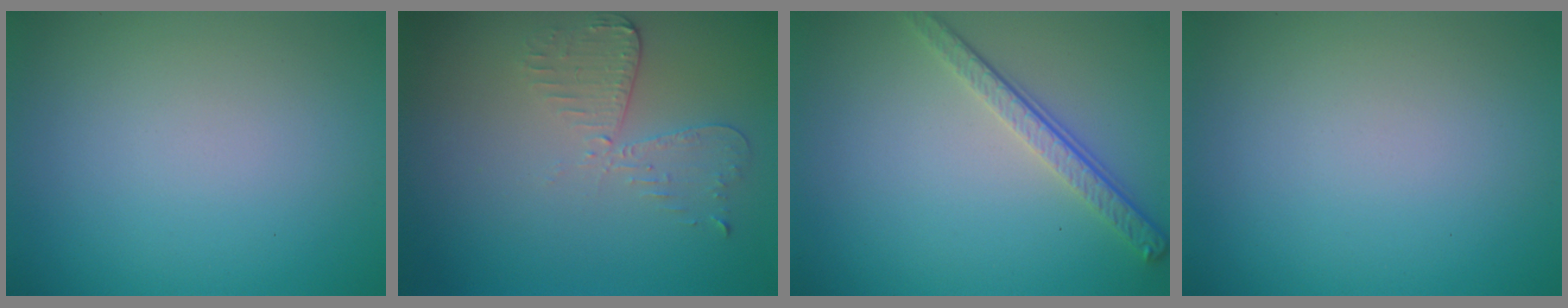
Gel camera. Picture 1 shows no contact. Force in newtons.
{"total": 2.6, "press": 2.3, "slide": 1.3}
{"total": 3.6, "press": 2.6, "slide": 2.4}
{"total": 0.0}